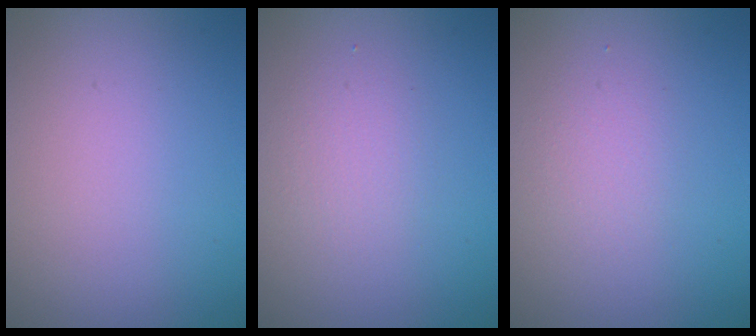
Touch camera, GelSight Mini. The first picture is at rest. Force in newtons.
{"total": 1.9, "press": 1.9, "slide": 0.1}
{"total": 1.6, "press": 1.6, "slide": 0.1}